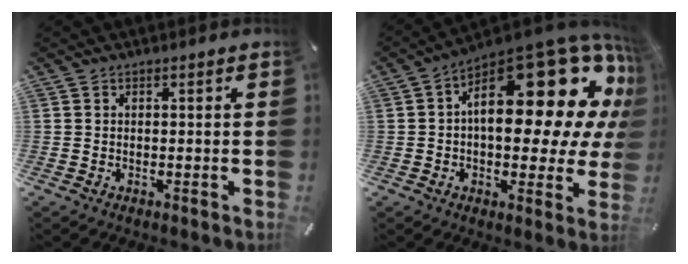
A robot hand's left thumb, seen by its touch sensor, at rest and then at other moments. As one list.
[{"total": 25.7, "force": [8.8, 12.6, 20.5], "torque": [-0.257, -0.083, 0.153]}]